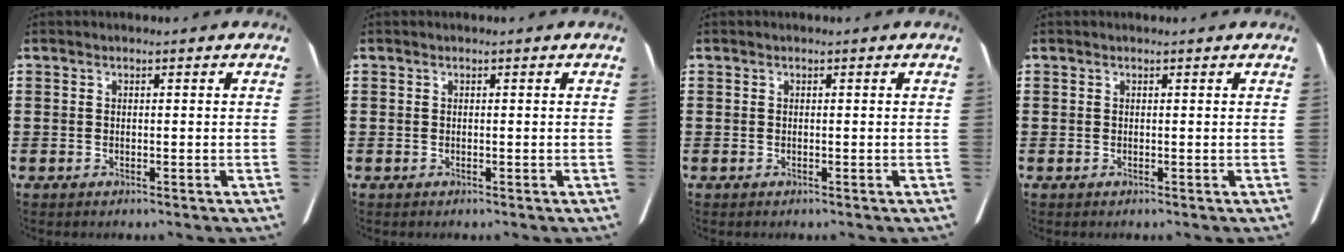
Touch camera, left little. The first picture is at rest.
{"total": 0.0}
{"total": 0.0}
{"total": 0.0}